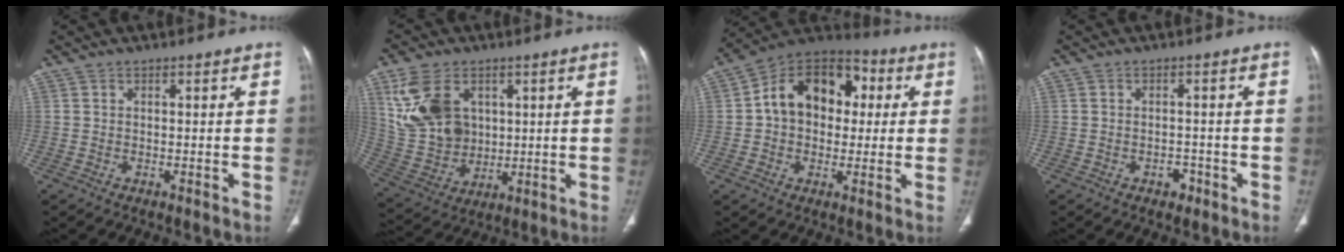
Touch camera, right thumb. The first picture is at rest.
{"total": 15.1, "force": [5.1, 10.9, 9.1], "torque": [-0.156, -0.014, 0.117]}
{"total": 16.1, "force": [2.3, 11.8, 10.8], "torque": [-0.126, 0.031, 0.025]}
{"total": 2.3, "force": [-1.3, 1.5, 1.1], "torque": [-0.006, 0.009, -0.015]}